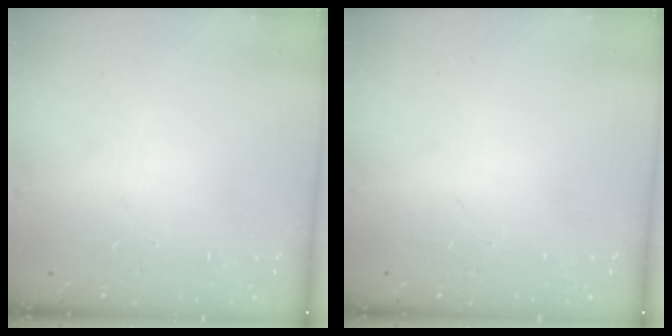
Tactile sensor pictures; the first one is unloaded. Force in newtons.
{"total": 0.0}